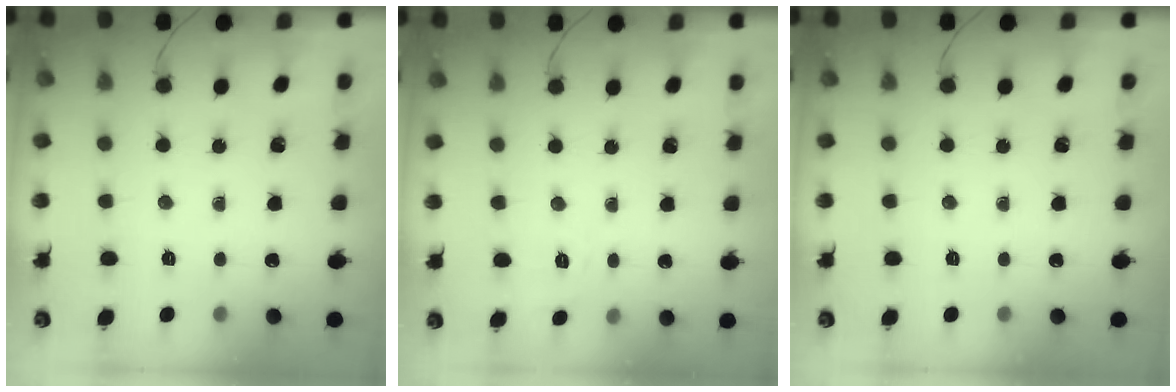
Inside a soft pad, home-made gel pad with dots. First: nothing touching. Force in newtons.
{"total": 2.9, "press": 2.2, "slide": 1.9}
{"total": 0.0}